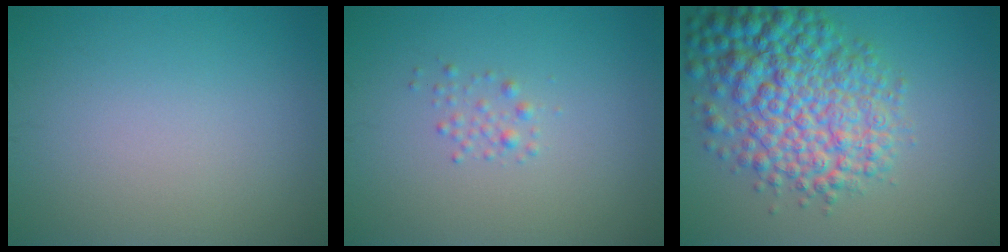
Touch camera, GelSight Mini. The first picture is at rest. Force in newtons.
{"total": 1.1, "press": 1.1, "slide": 0.1}
{"total": 9.0, "press": 9.0, "slide": 0.2}